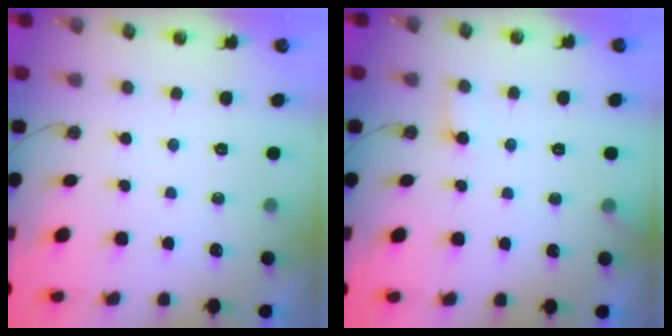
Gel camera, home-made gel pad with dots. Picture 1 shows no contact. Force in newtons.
{"total": 6.6, "press": 6.6, "slide": 0.3}